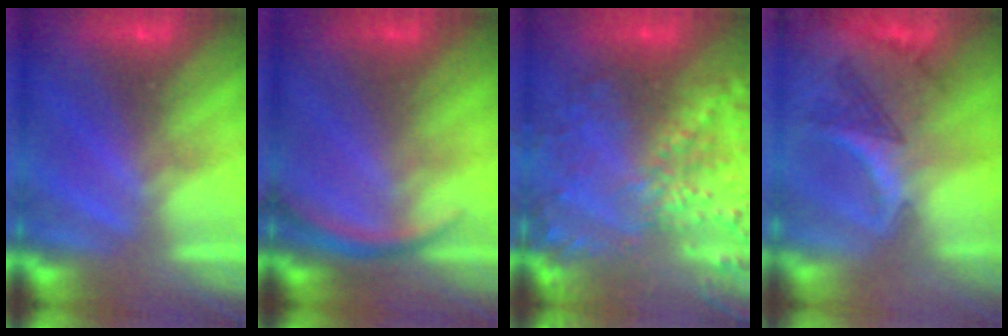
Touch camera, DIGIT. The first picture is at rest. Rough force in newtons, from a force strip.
{"total": 2.9}
{"total": 9.0}
{"total": 3.1}